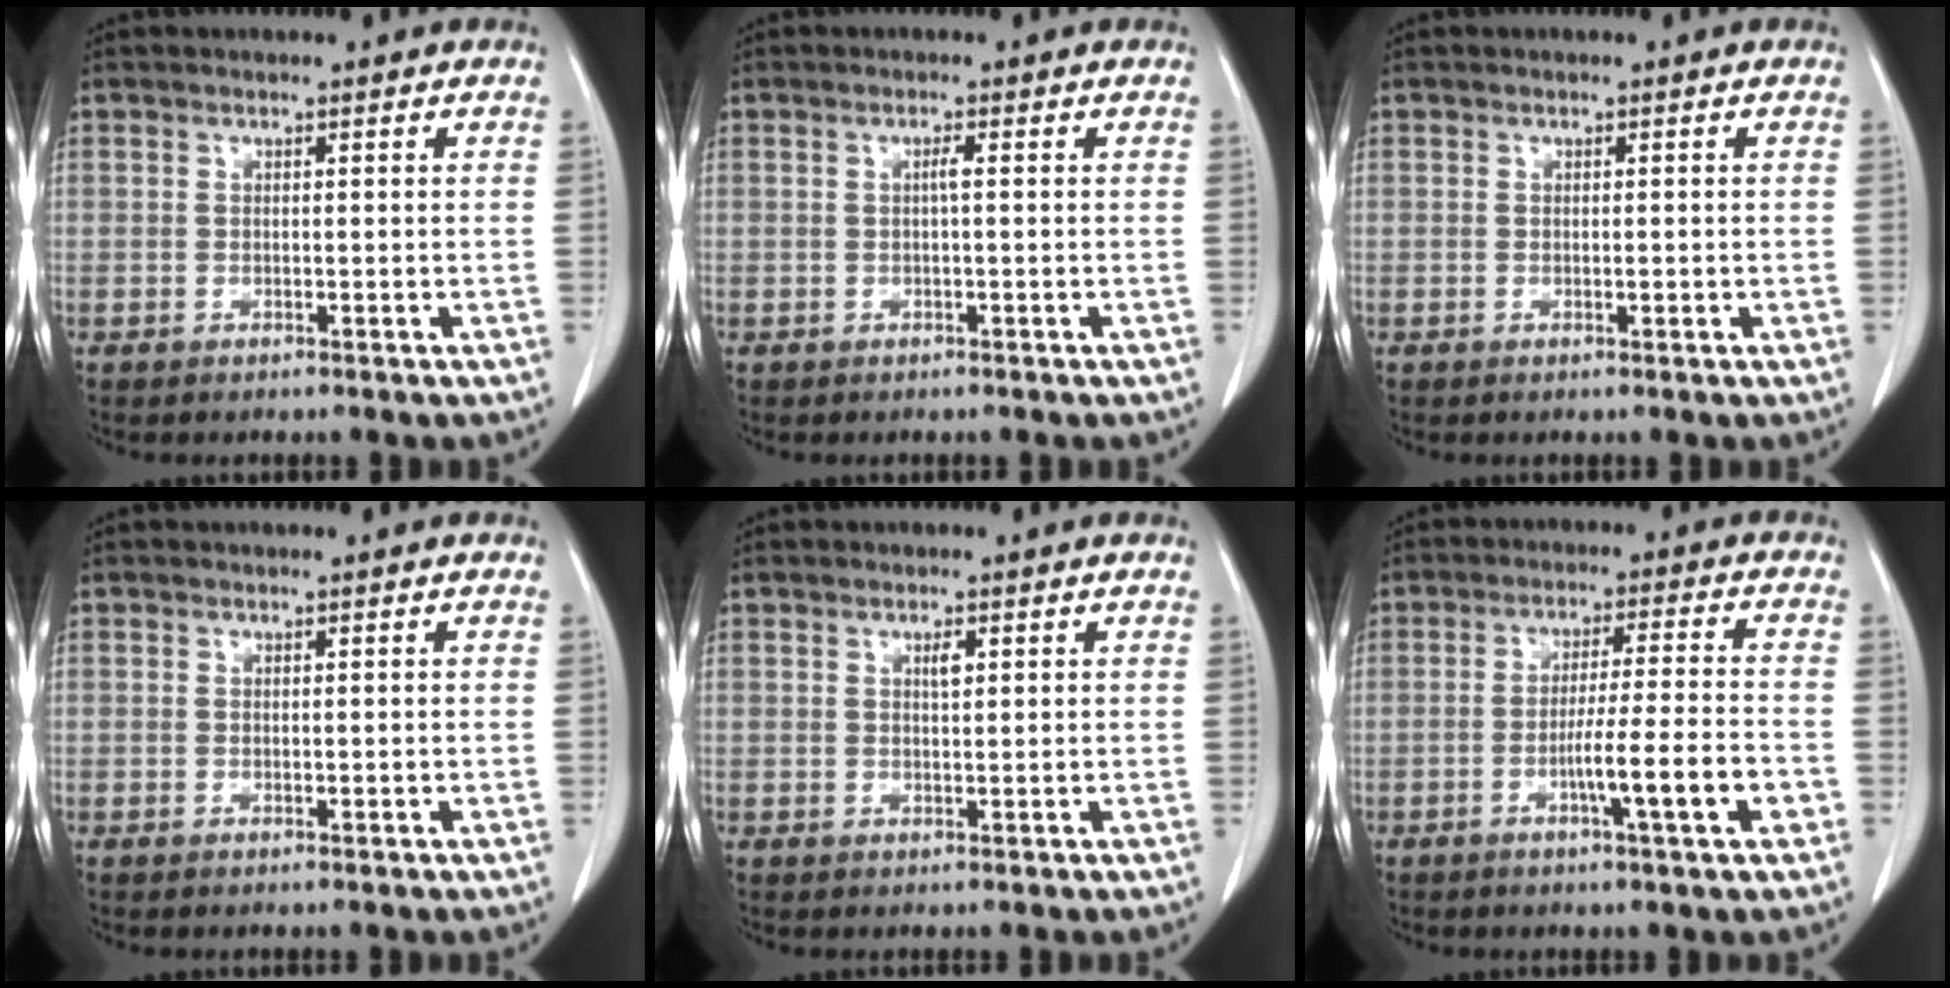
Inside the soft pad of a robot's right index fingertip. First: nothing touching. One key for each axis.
{"total": 0.9, "fx": 0.0, "fy": -0.1, "fz": 0.9, "tx": -0.018, "ty": 0.002, "tz": 0.001}
{"total": 0.8, "fx": 0.0, "fy": 0.5, "fz": 0.6, "tx": -0.003, "ty": 0.002, "tz": 0.003}
{"total": 0.0}
{"total": 1.3, "fx": 0.6, "fy": 0.4, "fz": 1.1, "tx": -0.021, "ty": 0.000, "tz": 0.010}
{"total": 8.7, "fx": -3.1, "fy": -0.3, "fz": 8.2, "tx": -0.128, "ty": -0.004, "tz": -0.048}